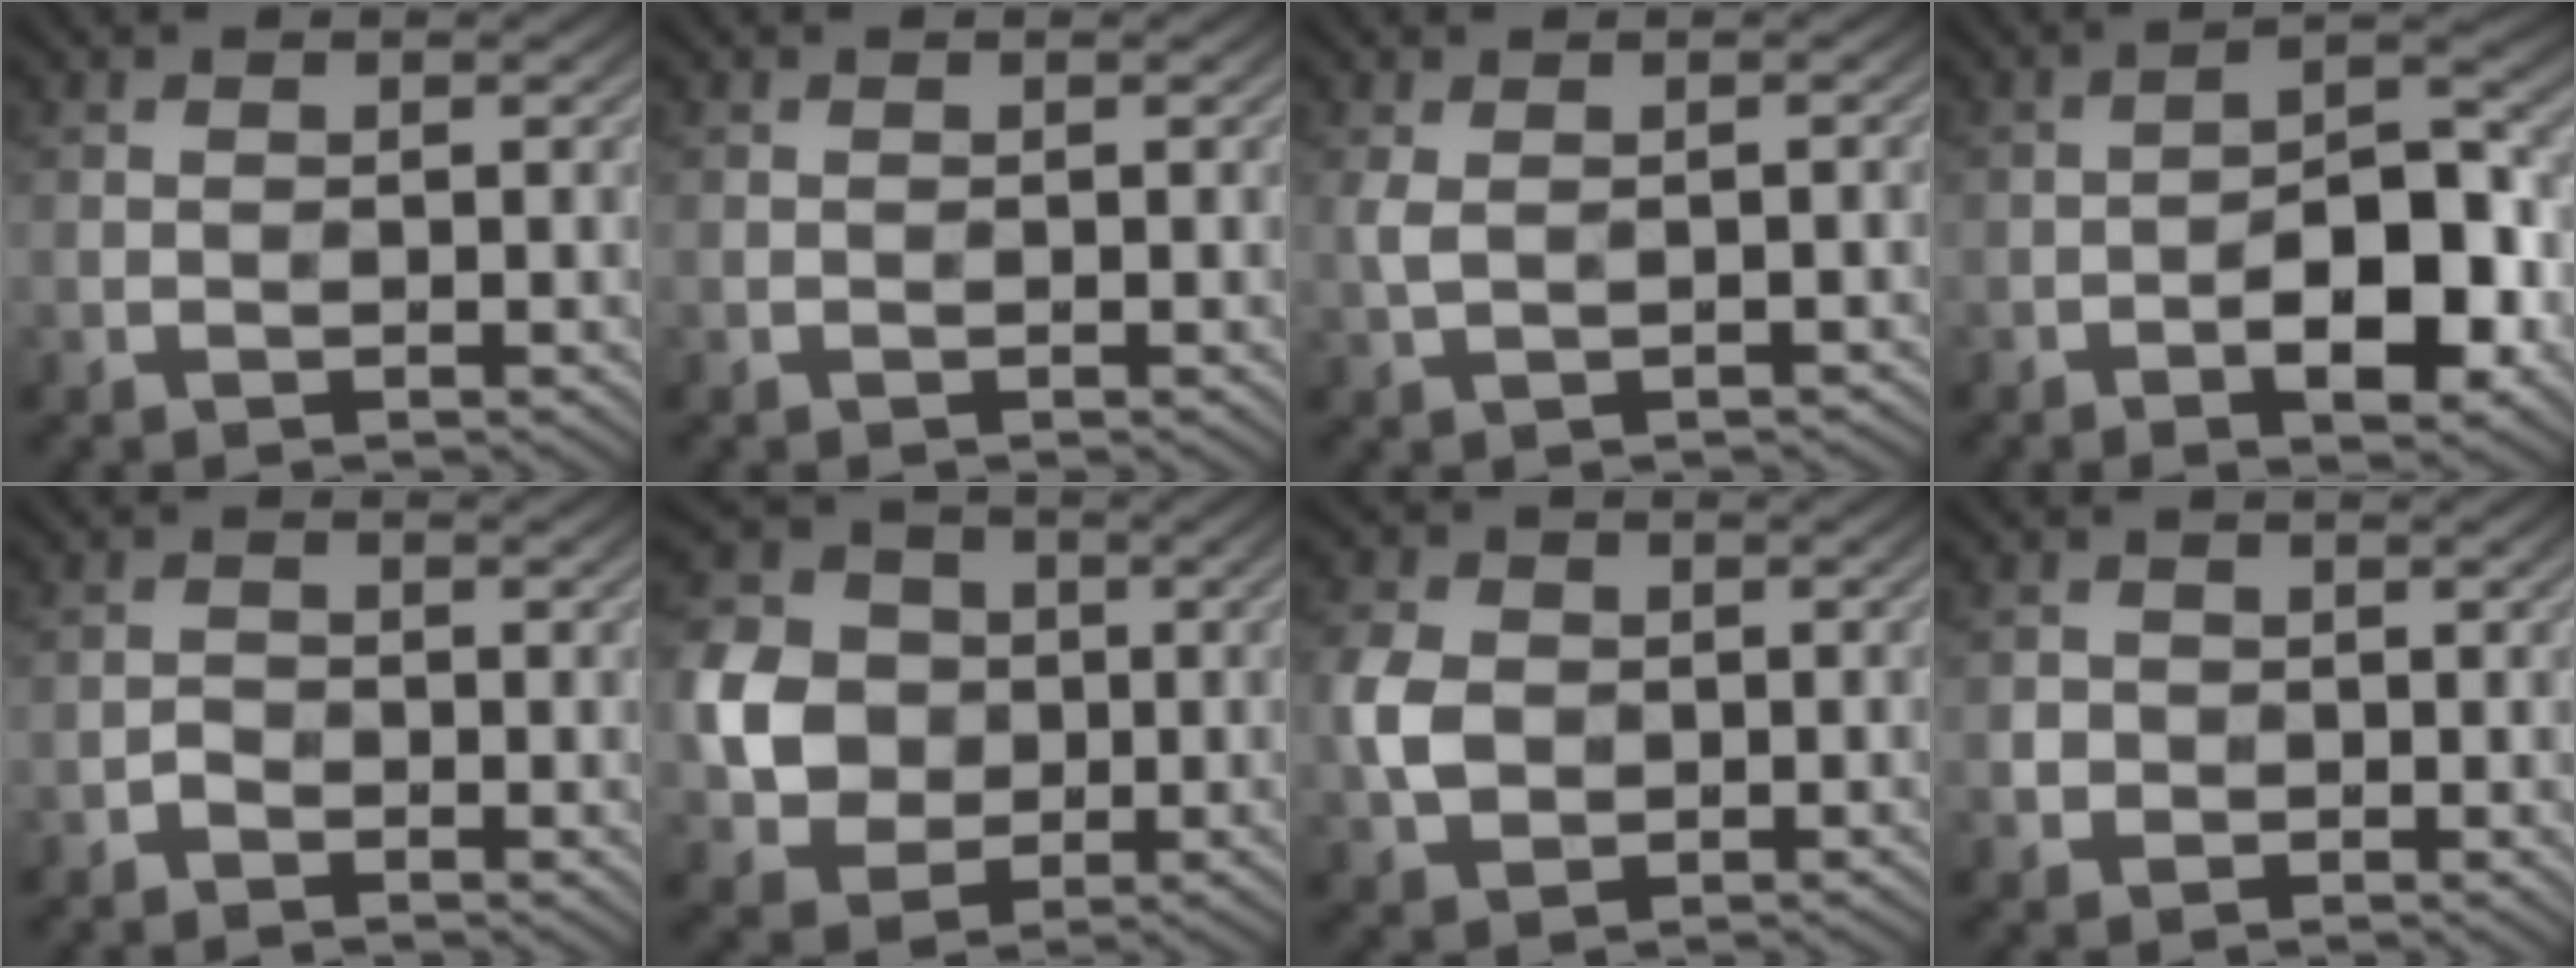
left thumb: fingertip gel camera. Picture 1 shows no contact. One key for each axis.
{"total": 0.0}
{"total": 2.4, "fx": -0.1, "fy": 1.1, "fz": 2.2, "tx": -0.059, "ty": 0.000, "tz": 0.001}
{"total": 9.9, "fx": -3.9, "fy": 3.9, "fz": 8.2, "tx": -0.116, "ty": 0.009, "tz": -0.065}
{"total": 1.2, "fx": -0.9, "fy": 0.7, "fz": 0.4, "tx": -0.006, "ty": 0.003, "tz": -0.022}
{"total": 9.0, "fx": -0.6, "fy": 7.9, "fz": 4.3, "tx": -0.106, "ty": 0.002, "tz": -0.020}
{"total": 5.5, "fx": -0.7, "fy": 4.4, "fz": 3.2, "tx": -0.083, "ty": -0.002, "tz": -0.022}
{"total": 1.6, "fx": -0.4, "fy": 1.5, "fz": 0.4, "tx": -0.001, "ty": -0.005, "tz": -0.009}